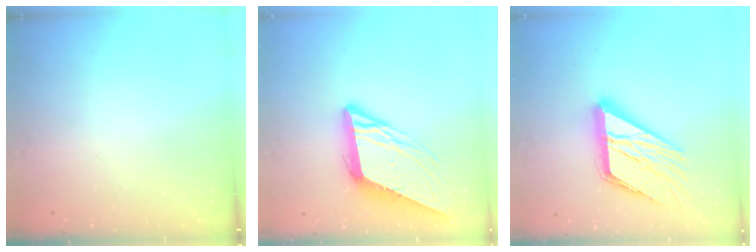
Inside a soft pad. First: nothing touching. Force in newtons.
{"total": 11.6, "press": 11.2, "slide": 2.9}
{"total": 18.9, "press": 18.8, "slide": 1.9}